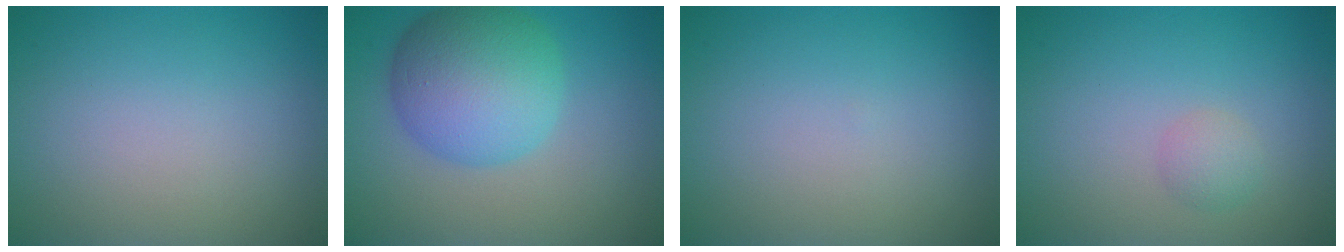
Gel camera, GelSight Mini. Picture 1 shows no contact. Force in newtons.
{"total": 8.2, "press": 8.2, "slide": 0.2}
{"total": 0.0}
{"total": 1.4, "press": 1.4, "slide": 0.0}